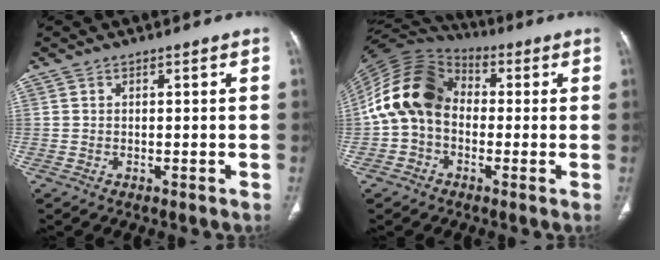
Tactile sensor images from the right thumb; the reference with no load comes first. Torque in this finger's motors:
{"motor_torque": [2.22, 2.78, 1.12, -0.74, 0.26]}